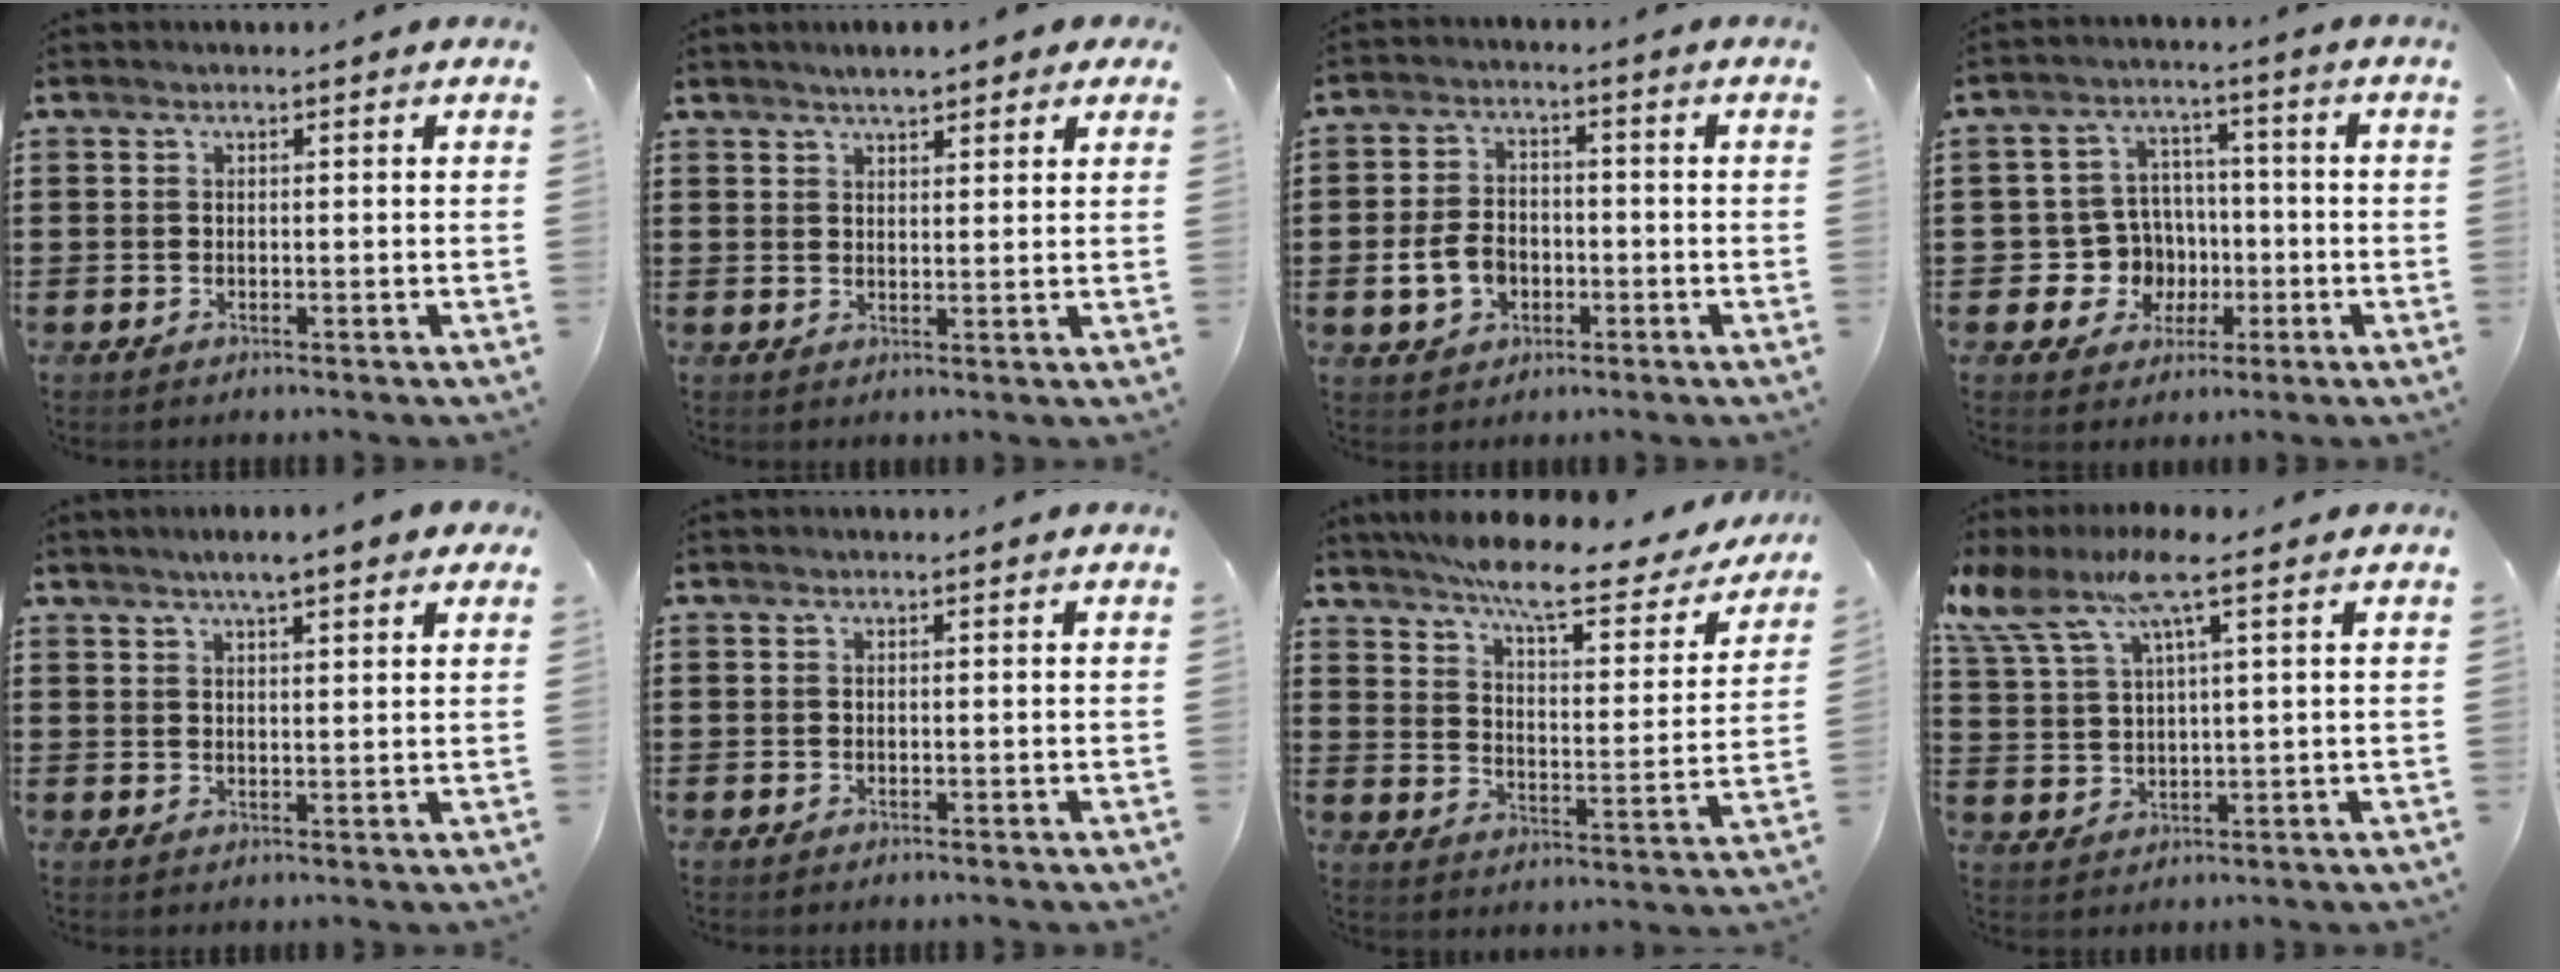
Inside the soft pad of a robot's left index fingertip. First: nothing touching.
{"total": 3.3, "force": [2.8, 0.7, 1.4], "torque": [-0.035, 0.003, 0.051]}
{"total": 5.8, "force": [-1.7, 4.2, 3.7], "torque": [-0.090, 0.003, -0.037]}
{"total": 7.5, "force": [-1.0, 7.1, 2.1], "torque": [-0.065, 0.011, -0.011]}
{"total": 4.0, "force": [3.0, 0.5, 2.6], "torque": [-0.051, 0.004, 0.050]}
{"total": 0.0}
{"total": 9.6, "force": [8.2, 0.5, 4.9], "torque": [-0.109, -0.056, 0.137]}
{"total": 9.3, "force": [6.3, 2.0, 6.5], "torque": [-0.144, -0.013, 0.114]}